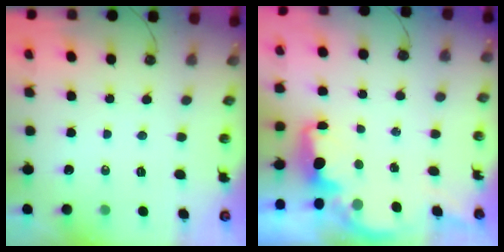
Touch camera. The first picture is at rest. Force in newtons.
{"total": 2.2, "press": 2.1, "slide": 0.9}